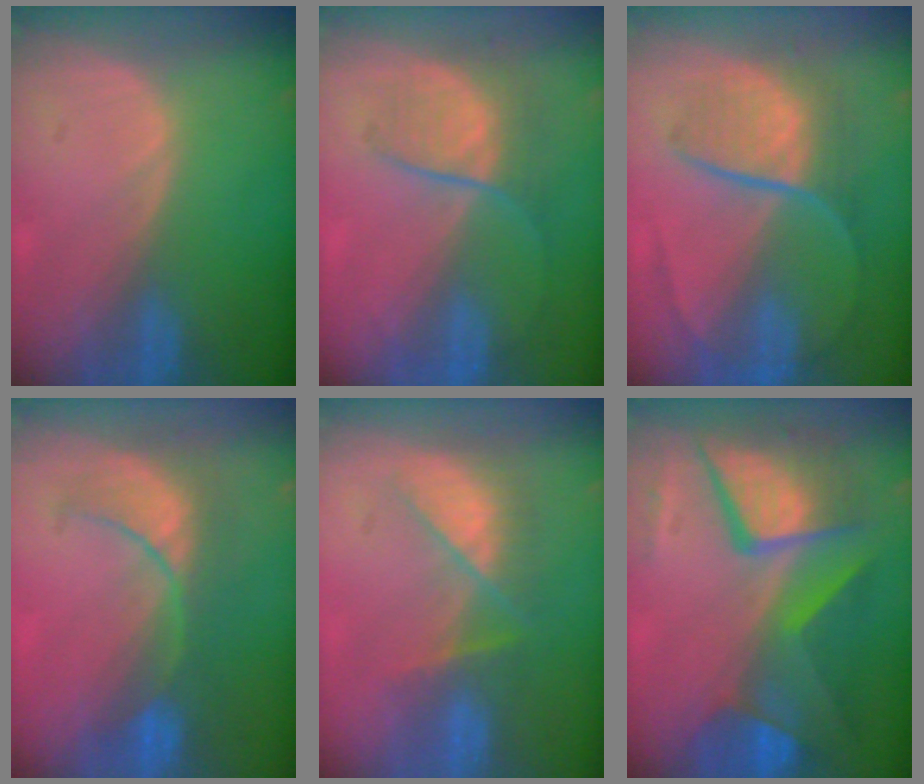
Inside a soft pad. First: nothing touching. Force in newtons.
{"total": 6.3, "press": 5.9, "slide": 2.3}
{"total": 8.8, "press": 7.6, "slide": 4.6}
{"total": 7.9, "press": 7.8, "slide": 1.3}
{"total": 7.4, "press": 6.8, "slide": 3.0}
{"total": 11.8, "press": 11.7, "slide": 1.3}